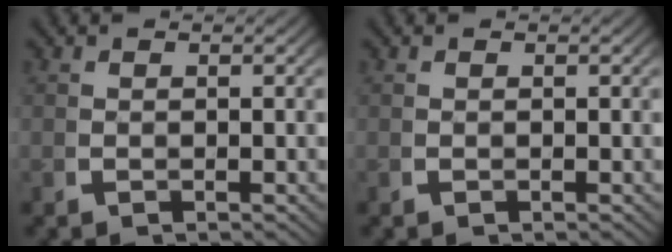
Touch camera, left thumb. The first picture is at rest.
{"total": 0.0}